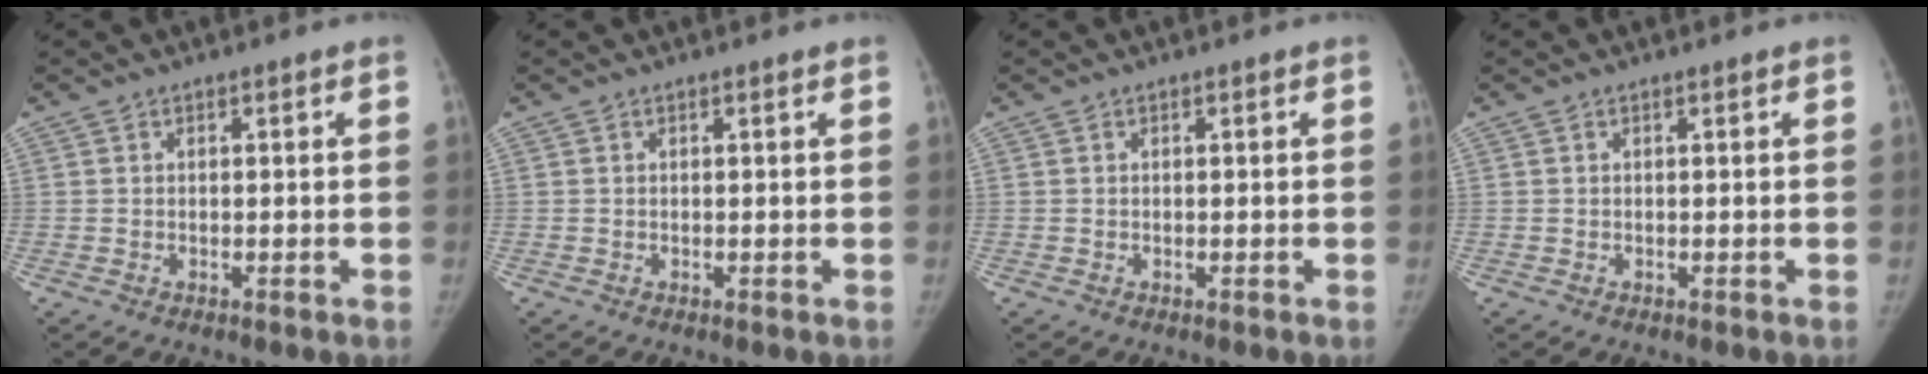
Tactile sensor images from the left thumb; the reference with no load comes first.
{"total": 0.0}
{"total": 0.0}
{"total": 0.0}